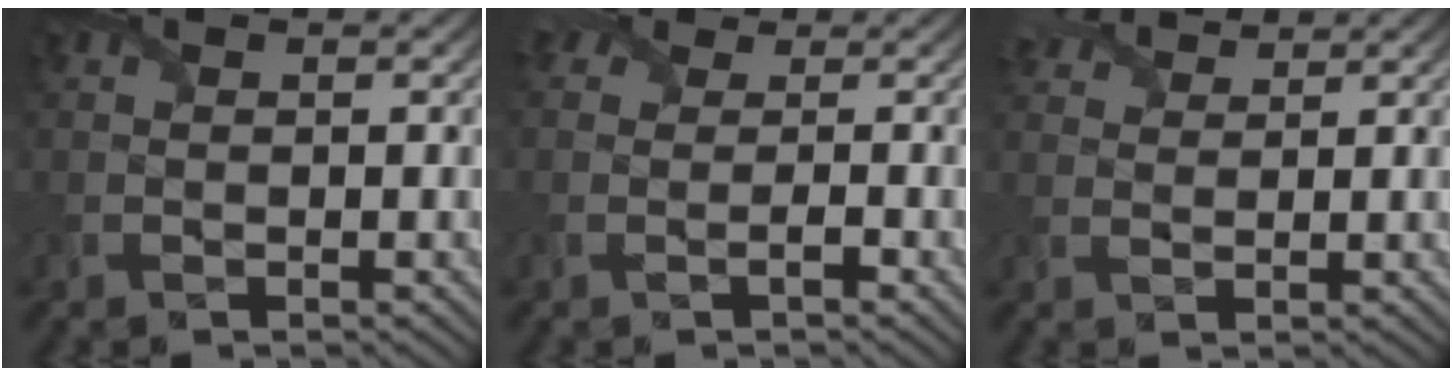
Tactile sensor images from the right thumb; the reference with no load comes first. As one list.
[{"total": 2.9, "force": [0.0, 2.1, 2.0], "torque": [-0.031, 0.003, -0.009]}, {"total": 3.9, "force": [3.5, 1.1, 1.3], "torque": [-0.039, 0.013, 0.067]}]